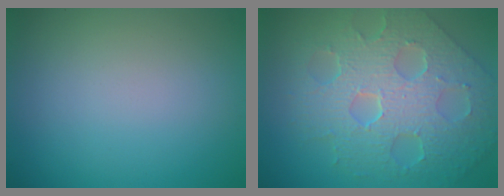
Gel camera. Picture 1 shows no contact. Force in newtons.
{"total": 8.7, "press": 6.2, "slide": 6.2}